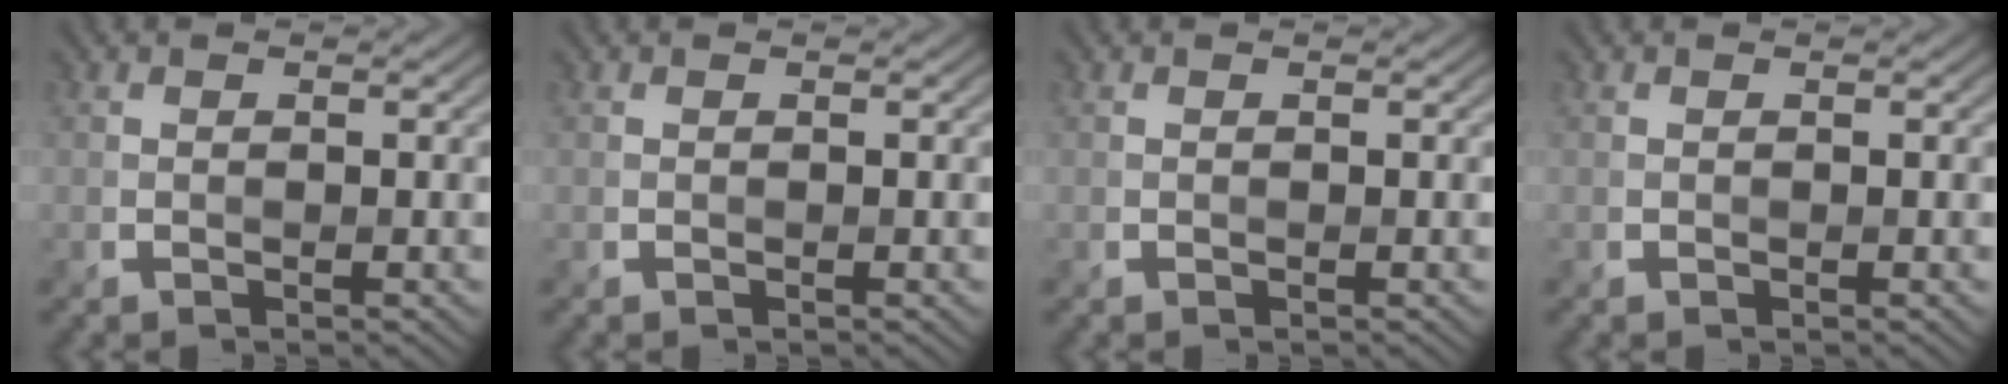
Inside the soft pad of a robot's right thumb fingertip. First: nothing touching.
{"total": 0.0}
{"total": 0.0}
{"total": 0.0}